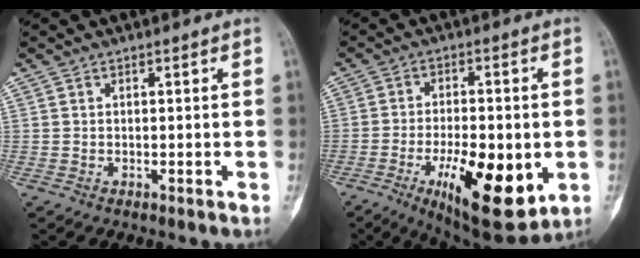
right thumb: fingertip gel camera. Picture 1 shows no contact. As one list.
[{"total": 17.8, "force": [-5.2, 7.0, 15.5], "torque": [-0.228, -0.005, -0.065]}]